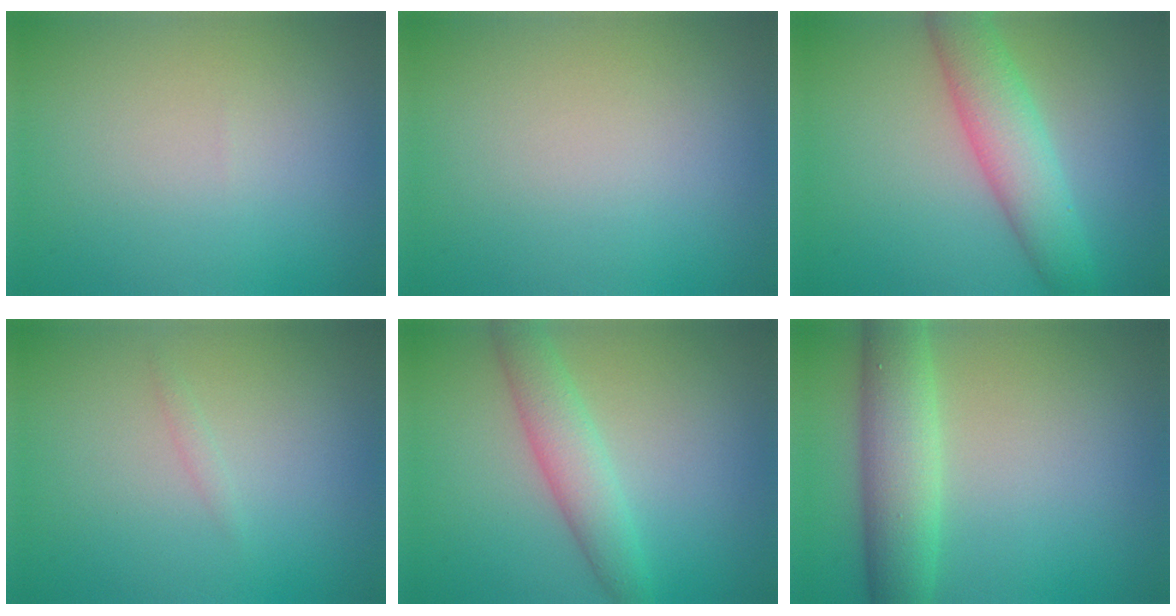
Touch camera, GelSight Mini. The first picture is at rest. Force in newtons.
{"total": 0.0}
{"total": 5.1, "press": 5.1, "slide": 0.1}
{"total": 0.5, "press": 0.5, "slide": 0.1}
{"total": 3.7, "press": 3.7, "slide": 0.1}
{"total": 5.9, "press": 5.8, "slide": 0.3}